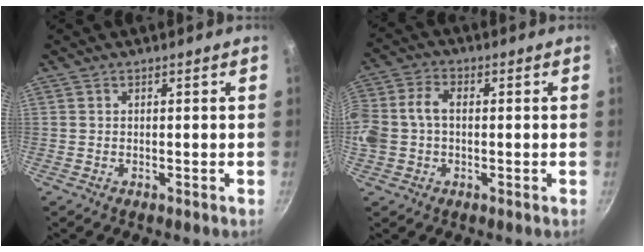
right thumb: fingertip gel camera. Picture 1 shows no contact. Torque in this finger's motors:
{"motor_torque": [0.17, 0.63, 1.71, 0.06, 0.25]}